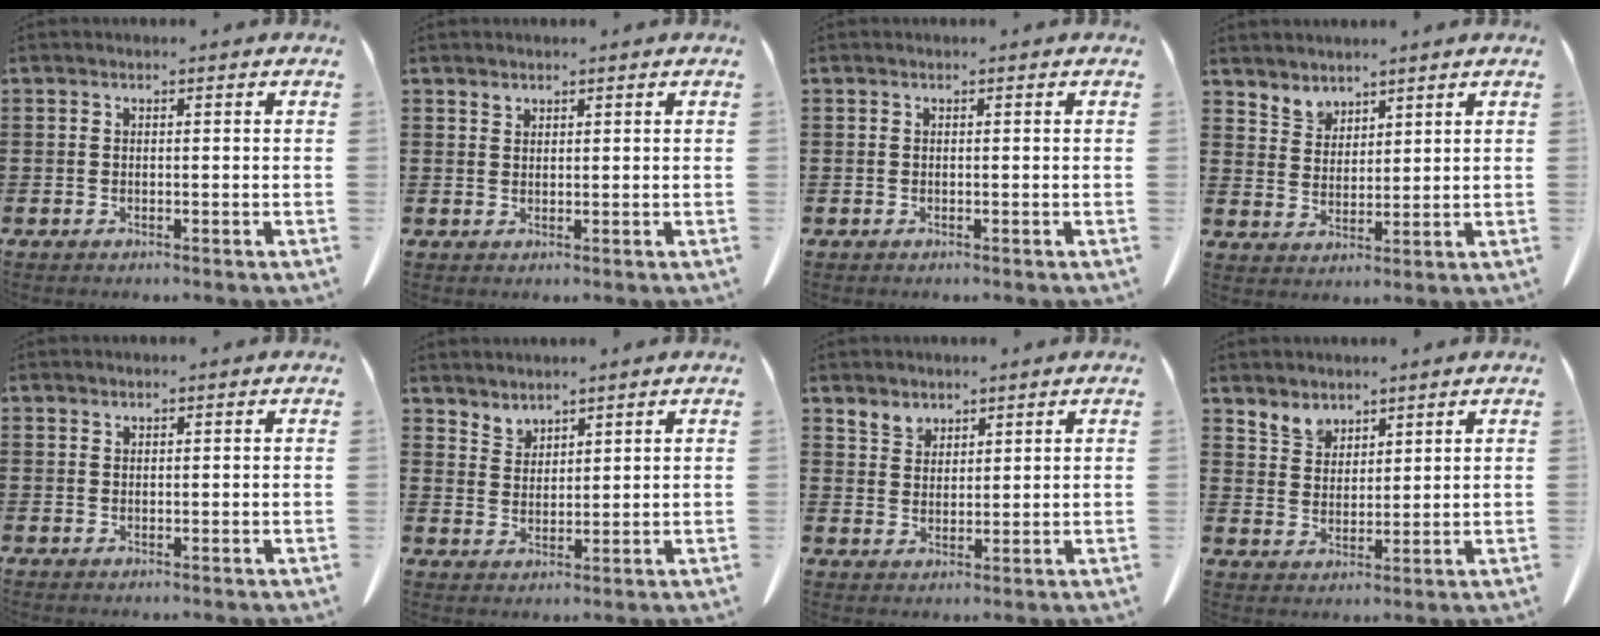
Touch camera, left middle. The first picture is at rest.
{"total": 1.2, "force": [1.0, 0.5, 0.2], "torque": [-0.008, 0.001, 0.021]}
{"total": 0.0}
{"total": 3.4, "force": [3.1, 1.4, -0.1], "torque": [-0.011, -0.003, 0.059]}
{"total": 0.6, "force": [0.6, 0.2, 0.1], "torque": [-0.004, 0.000, 0.012]}
{"total": 2.8, "force": [2.7, 0.6, -0.3], "torque": [-0.003, -0.006, 0.053]}
{"total": 3.0, "force": [2.6, 1.6, 0.2], "torque": [-0.013, 0.004, 0.050]}
{"total": 3.8, "force": [3.3, 1.9, 0.3], "torque": [-0.019, -0.001, 0.062]}